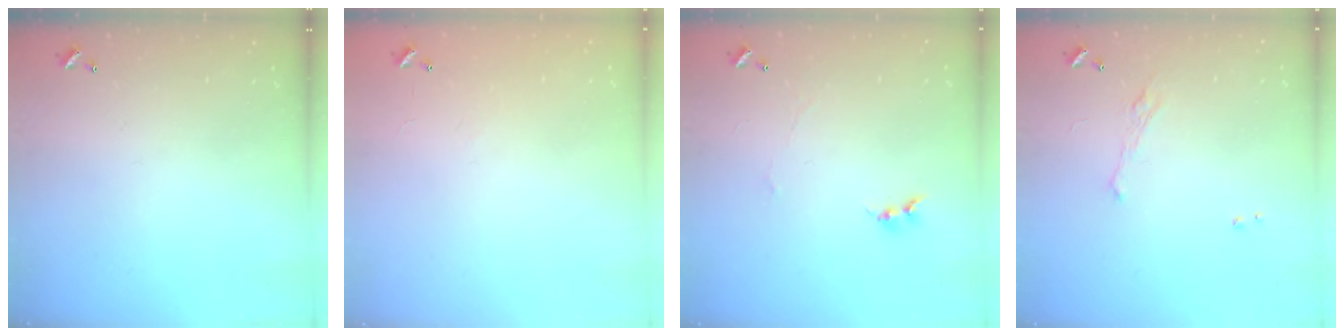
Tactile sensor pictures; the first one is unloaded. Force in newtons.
{"total": 8.1, "press": 8.0, "slide": 0.8}
{"total": 0.6, "press": 0.3, "slide": 0.5}
{"total": 2.3, "press": 2.1, "slide": 0.8}